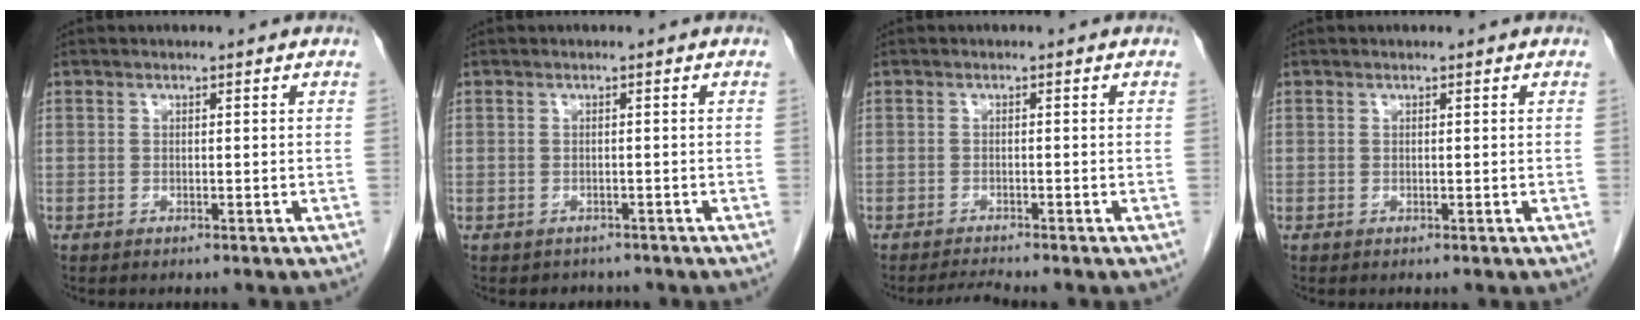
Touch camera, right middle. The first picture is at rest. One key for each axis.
{"total": 1.9, "fx": -1.6, "fy": 1.0, "fz": -0.3, "tx": -0.003, "ty": 0.000, "tz": -0.026}
{"total": 1.9, "fx": -1.8, "fy": -0.8, "fz": 0.1, "tx": -0.009, "ty": -0.014, "tz": -0.031}
{"total": 0.0}